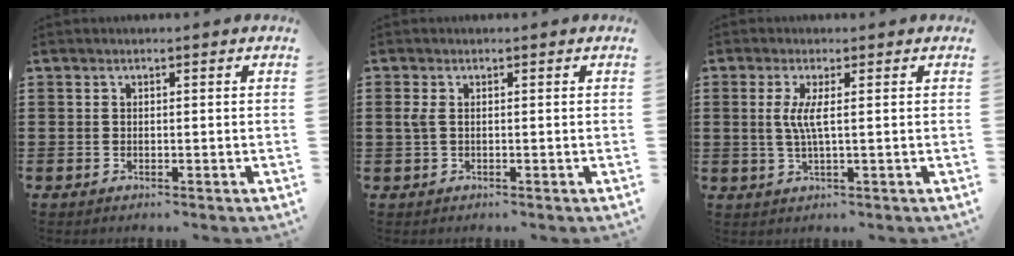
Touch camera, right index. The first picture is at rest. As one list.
[{"total": 1.8, "force": [0.2, 0.8, 1.6], "torque": [-0.048, -0.001, -0.003]}, {"total": 3.8, "force": [0.4, 0.1, 3.8], "torque": [-0.079, -0.009, 0.002]}]